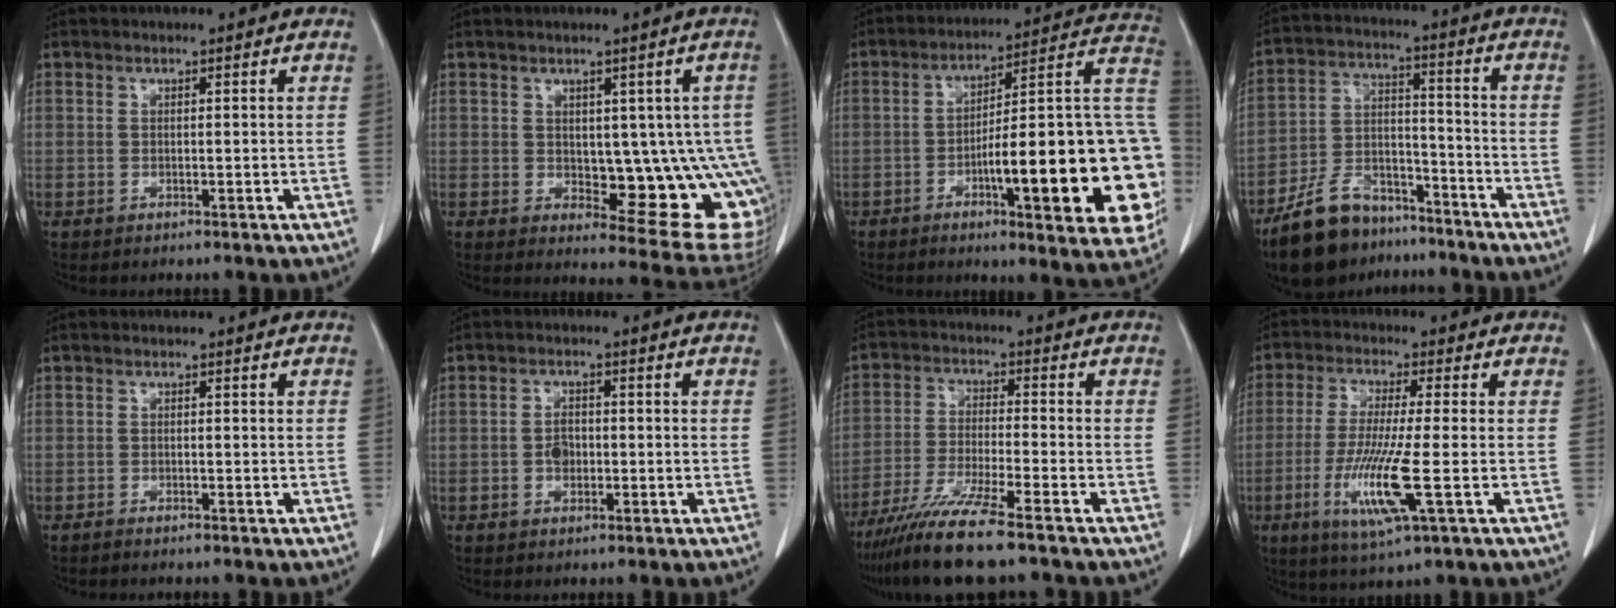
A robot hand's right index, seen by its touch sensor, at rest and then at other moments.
{"total": 13.3, "force": [-0.6, 5.8, 11.9], "torque": [-0.110, 0.001, 0.009]}
{"total": 26.6, "force": [-6.0, 4.5, 25.5], "torque": [-0.265, 0.018, -0.078]}
{"total": 12.6, "force": [-9.7, 6.0, 5.2], "torque": [-0.101, 0.013, -0.167]}
{"total": 1.0, "force": [-0.9, 0.0, 0.5], "torque": [-0.010, -0.002, -0.012]}
{"total": 2.7, "force": [-0.6, 1.7, 2.0], "torque": [-0.034, 0.004, -0.010]}
{"total": 10.9, "force": [-8.5, -0.6, 6.8], "torque": [-0.126, -0.036, -0.151]}
{"total": 10.7, "force": [-3.1, 0.1, 10.3], "torque": [-0.212, -0.026, -0.062]}